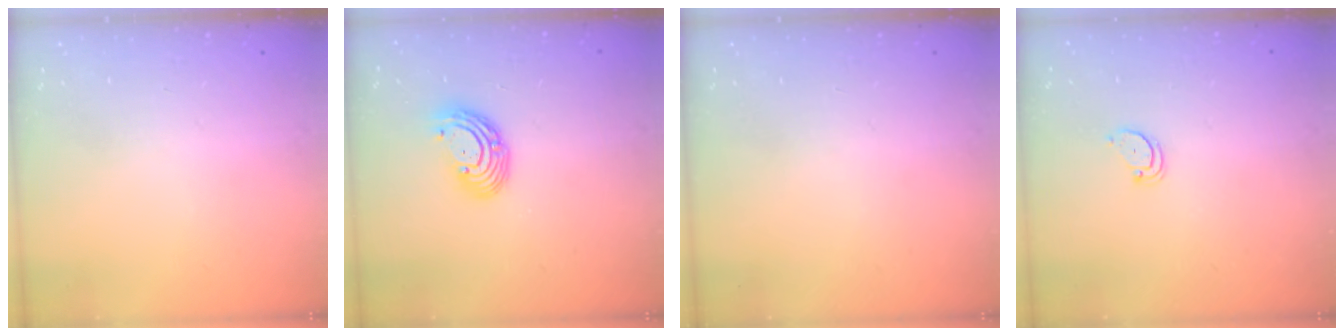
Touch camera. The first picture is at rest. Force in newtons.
{"total": 8.1, "press": 8.0, "slide": 1.5}
{"total": 0.0}
{"total": 2.4, "press": 2.4, "slide": 0.2}